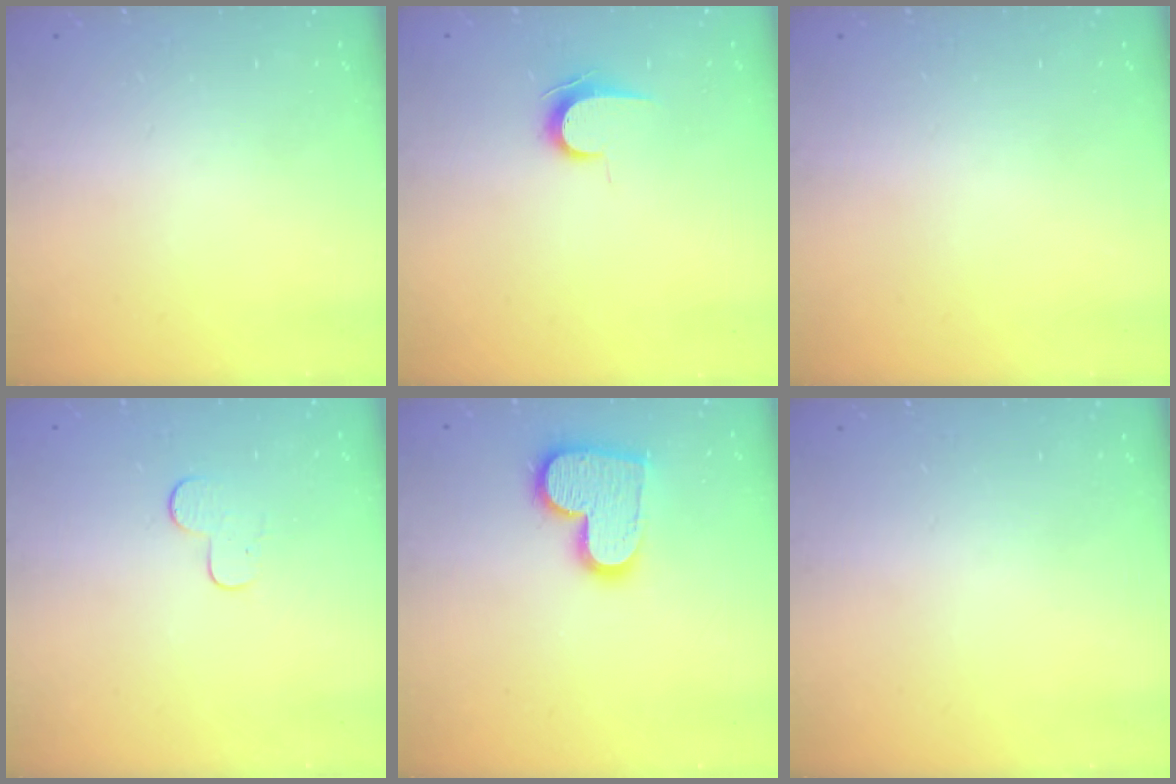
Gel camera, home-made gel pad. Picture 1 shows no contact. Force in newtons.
{"total": 7.0, "press": 7.0, "slide": 0.8}
{"total": 0.0}
{"total": 5.5, "press": 5.5, "slide": 0.5}
{"total": 13.7, "press": 13.7, "slide": 0.8}
{"total": 0.0}